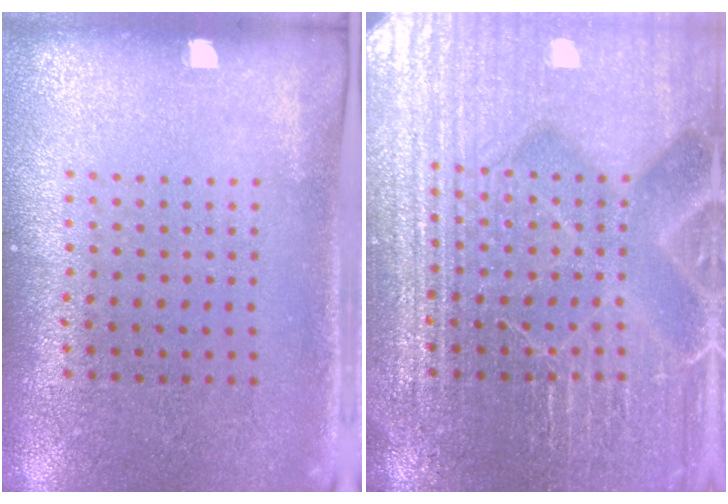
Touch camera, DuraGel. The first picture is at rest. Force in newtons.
{"total": 7.6, "press": 7.5, "slide": 1.0}